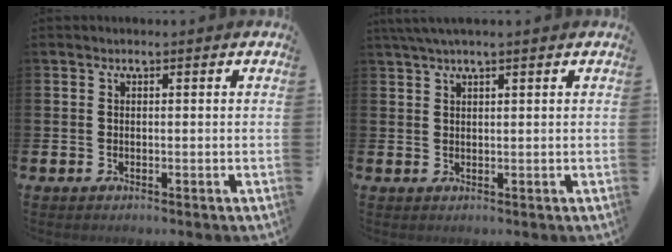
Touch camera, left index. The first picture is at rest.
{"total": 2.3, "force": [1.9, 0.0, 1.3], "torque": [-0.035, 0.005, 0.036]}